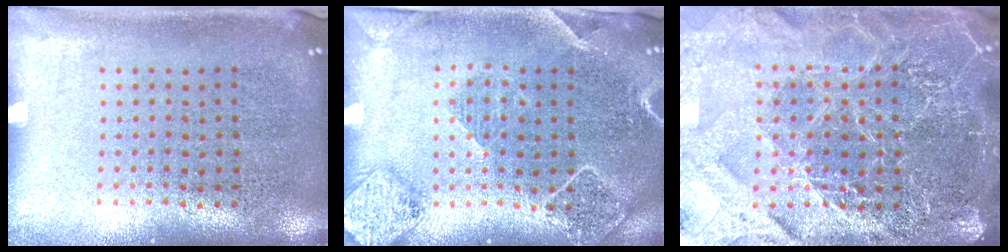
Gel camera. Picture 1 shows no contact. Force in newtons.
{"total": 2.0, "press": 1.9, "slide": 0.7}
{"total": 5.5, "press": 4.9, "slide": 2.5}